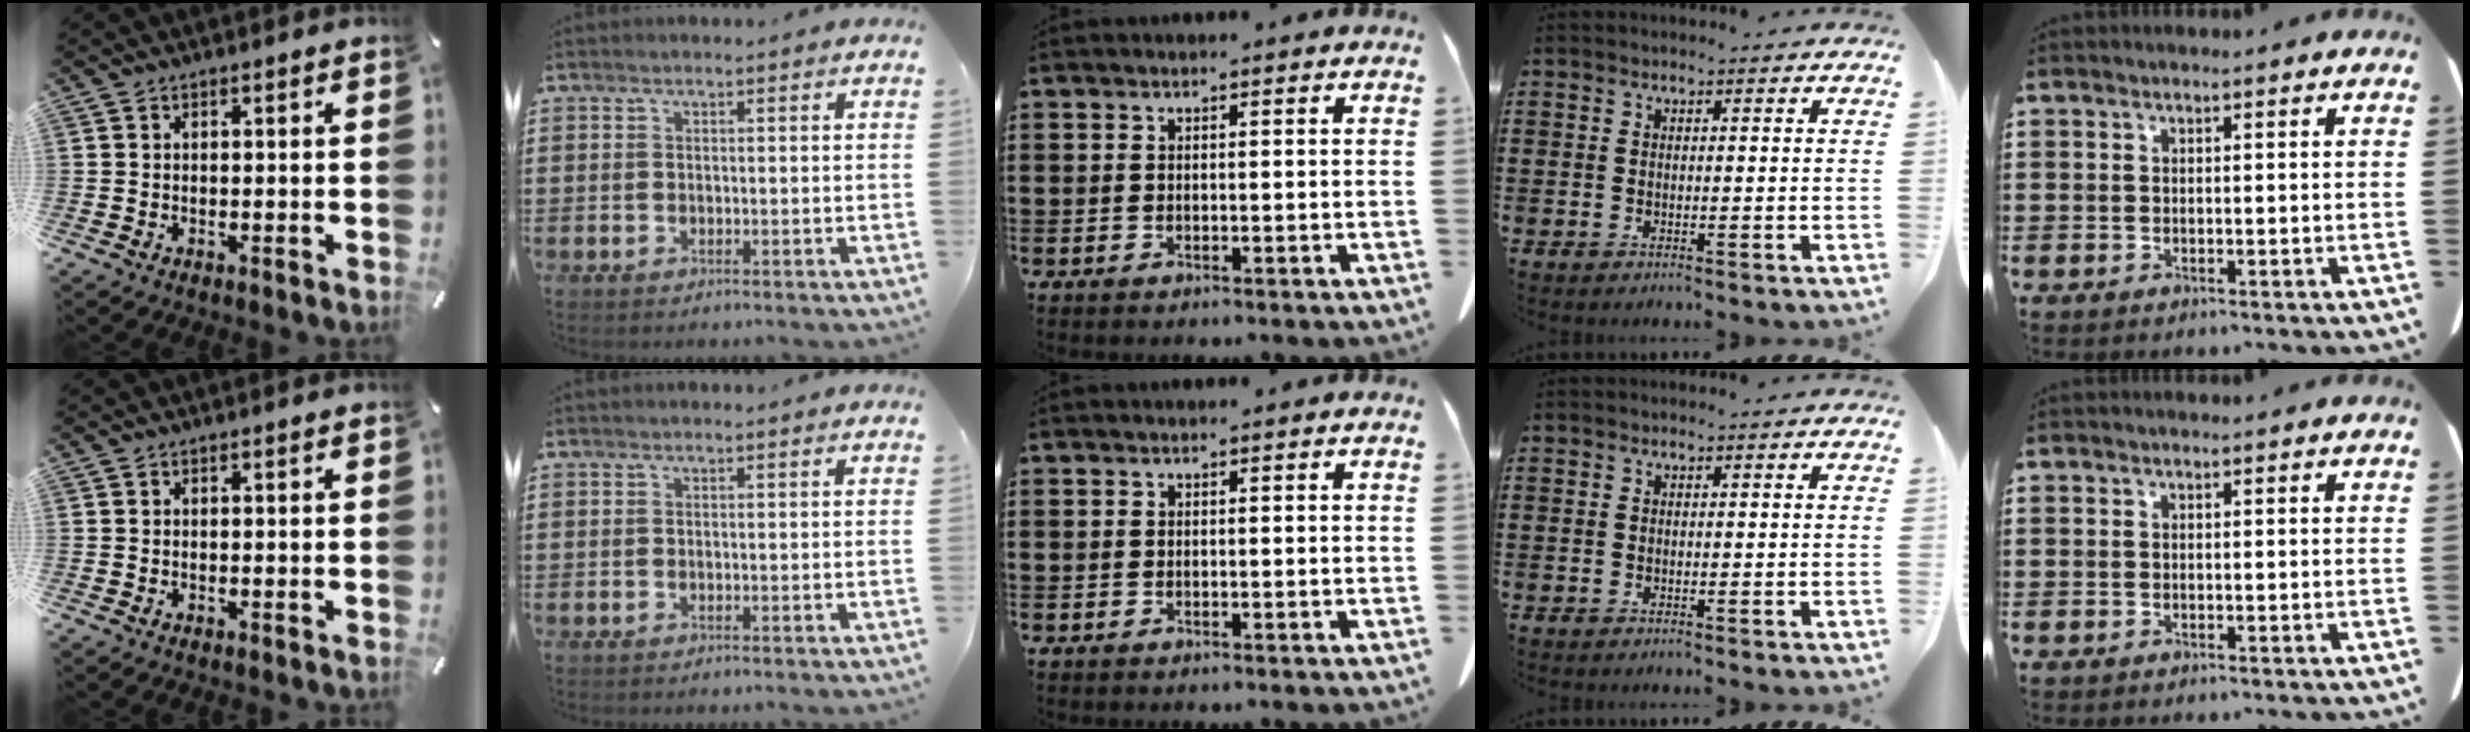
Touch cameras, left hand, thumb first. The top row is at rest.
{}